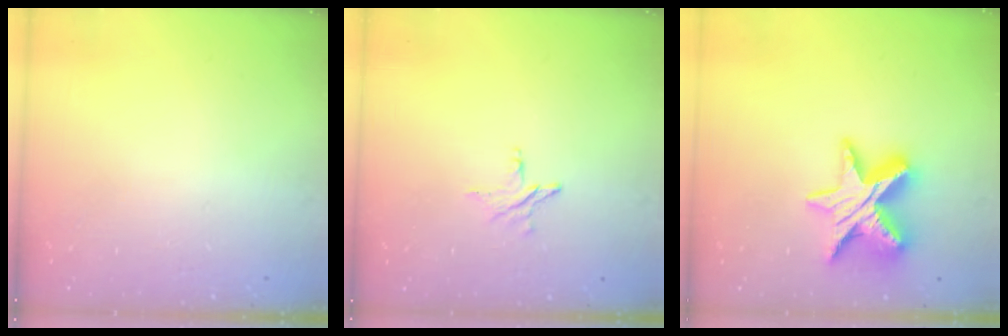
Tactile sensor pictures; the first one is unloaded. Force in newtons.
{"total": 4.7, "press": 4.7, "slide": 0.4}
{"total": 15.5, "press": 15.5, "slide": 1.1}